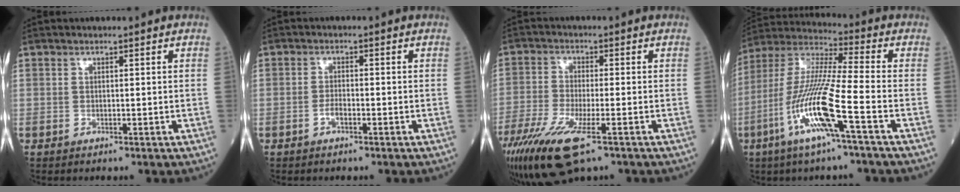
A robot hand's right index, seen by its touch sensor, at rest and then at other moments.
{"total": 1.7, "force": [-0.8, 0.5, 1.4], "torque": [-0.025, 0.002, -0.016]}
{"total": 13.9, "force": [-8.3, 3.3, 10.6], "torque": [-0.225, -0.042, -0.147]}
{"total": 14.4, "force": [-5.6, -0.1, 13.3], "torque": [-0.282, -0.008, -0.116]}